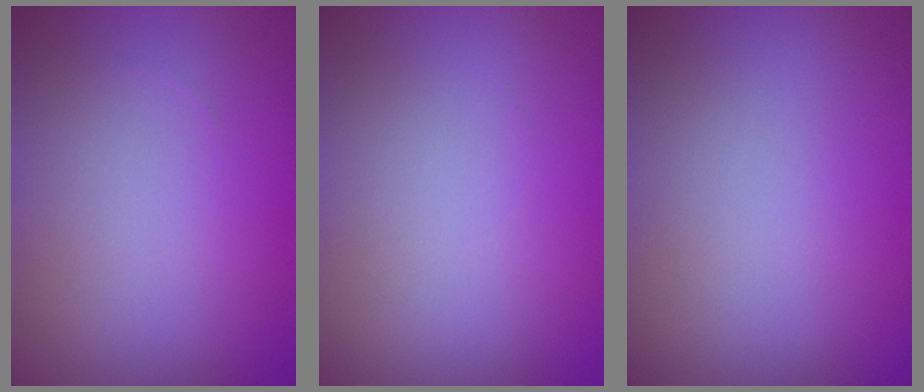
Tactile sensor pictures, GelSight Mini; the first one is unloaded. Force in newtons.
{"total": 0.0}
{"total": 0.0}